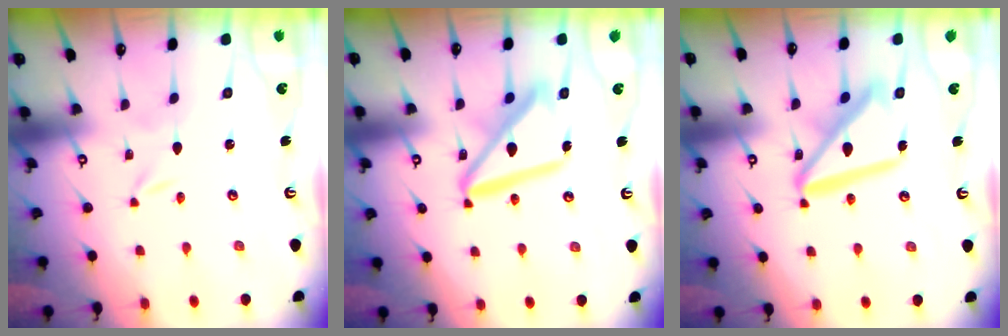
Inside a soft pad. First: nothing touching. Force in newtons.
{"total": 14.5, "press": 14.4, "slide": 1.7}
{"total": 16.0, "press": 15.9, "slide": 1.7}